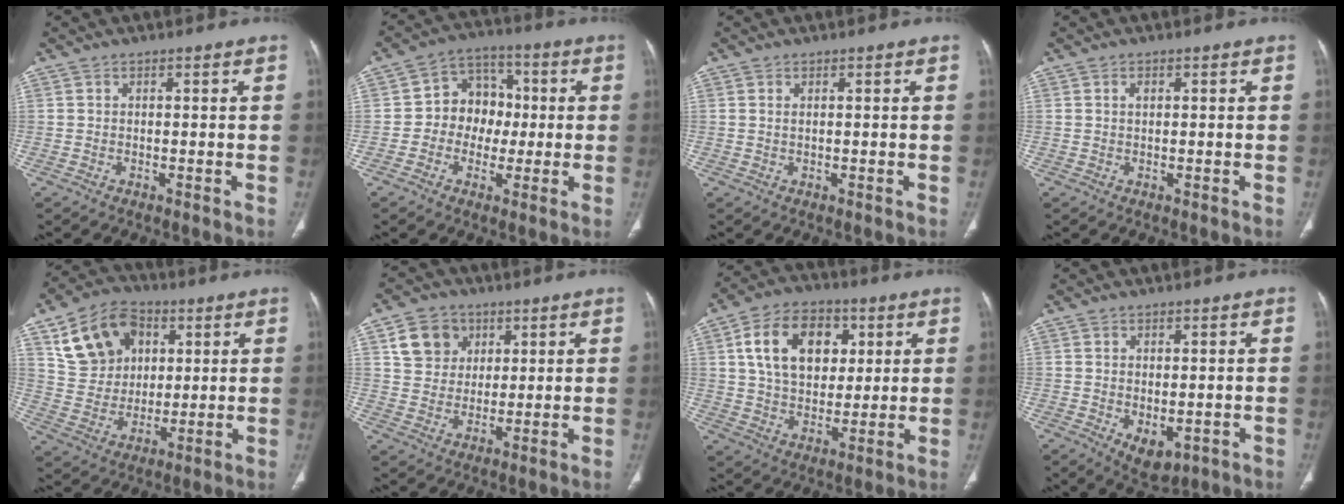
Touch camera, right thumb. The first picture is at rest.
{"total": 9.8, "force": [-0.3, 8.2, 5.3], "torque": [-0.036, 0.028, -0.017]}
{"total": 0.6, "force": [0.3, 0.3, 0.4], "torque": [-0.013, 0.003, 0.006]}
{"total": 1.0, "force": [0.4, 0.6, 0.7], "torque": [-0.011, 0.001, 0.007]}
{"total": 15.8, "force": [6.1, 11.9, 8.4], "torque": [-0.117, -0.003, 0.112]}
{"total": 8.9, "force": [3.8, 7.5, 3.2], "torque": [-0.025, -0.007, 0.069]}
{"total": 15.9, "force": [4.9, 11.0, 10.4], "torque": [-0.144, -0.004, 0.084]}
{"total": 5.3, "force": [-1.1, 3.2, 4.1], "torque": [-0.051, -0.005, 0.001]}